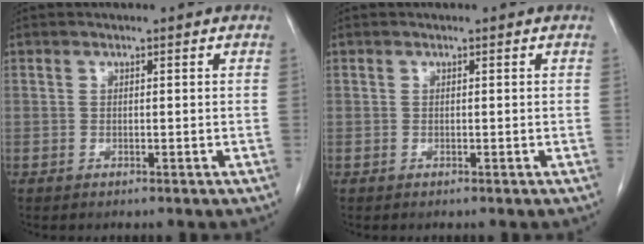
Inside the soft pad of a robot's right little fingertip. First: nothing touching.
{"total": 0.0}